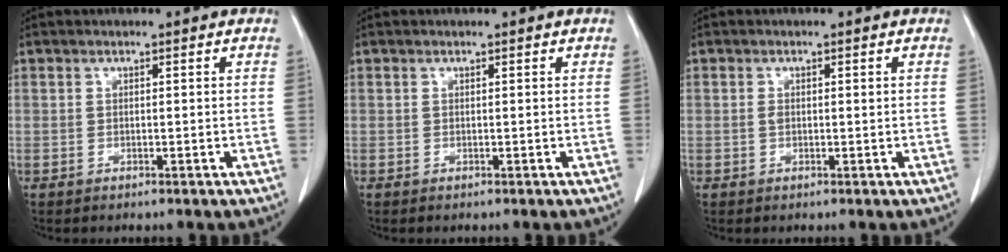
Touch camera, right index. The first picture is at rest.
{"total": 0.0}
{"total": 0.8, "force": [0.1, 0.4, 0.7], "torque": [-0.015, 0.000, 0.005]}